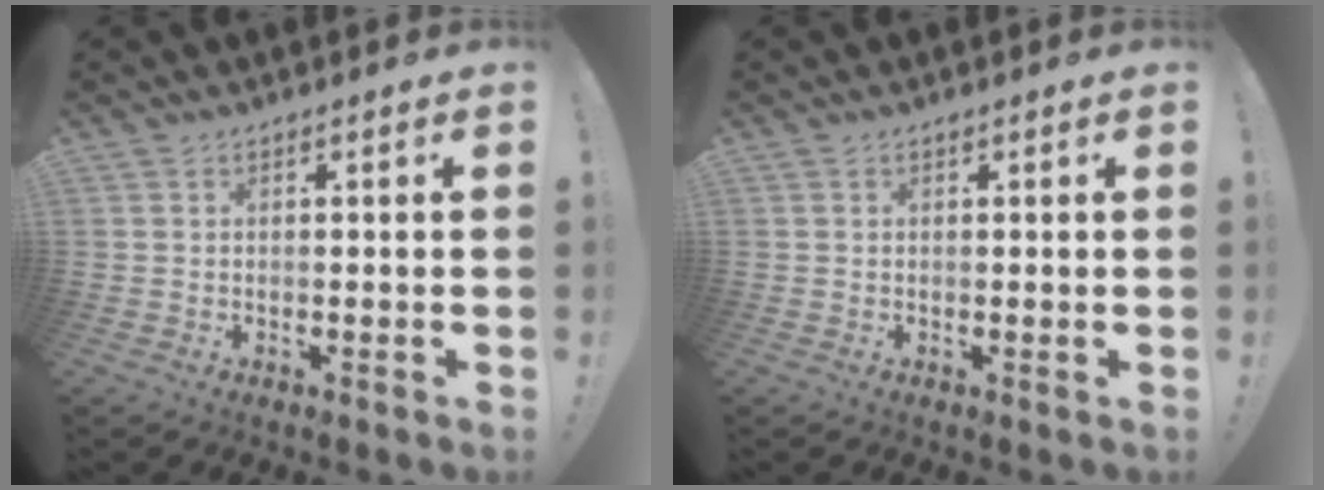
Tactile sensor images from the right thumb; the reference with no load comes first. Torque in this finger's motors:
{"motor_torque": [-0.49, -0.13, 0.03, 0.11, 0.03]}